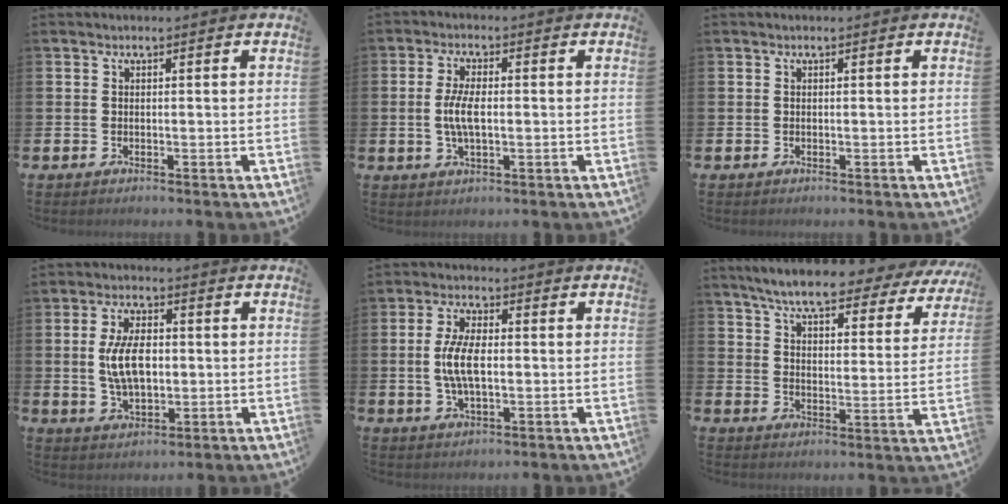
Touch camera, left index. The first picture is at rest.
{"total": 4.8, "force": [0.0, 1.9, 4.4], "torque": [-0.086, 0.003, -0.005]}
{"total": 0.0}
{"total": 7.5, "force": [0.4, 4.1, 6.2], "torque": [-0.121, 0.006, 0.001]}
{"total": 6.3, "force": [0.0, 2.8, 5.6], "torque": [-0.114, 0.004, -0.006]}
{"total": 7.4, "force": [6.6, 0.9, 3.2], "torque": [-0.083, -0.041, 0.109]}